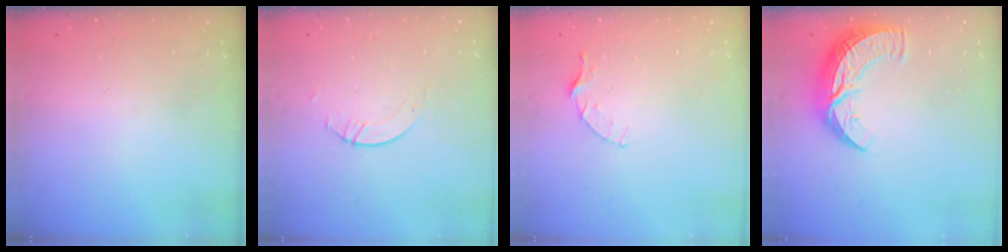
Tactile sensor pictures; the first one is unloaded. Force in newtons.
{"total": 1.1, "press": 1.1, "slide": 0.1}
{"total": 3.6, "press": 3.6, "slide": 0.4}
{"total": 10.9, "press": 10.9, "slide": 0.8}